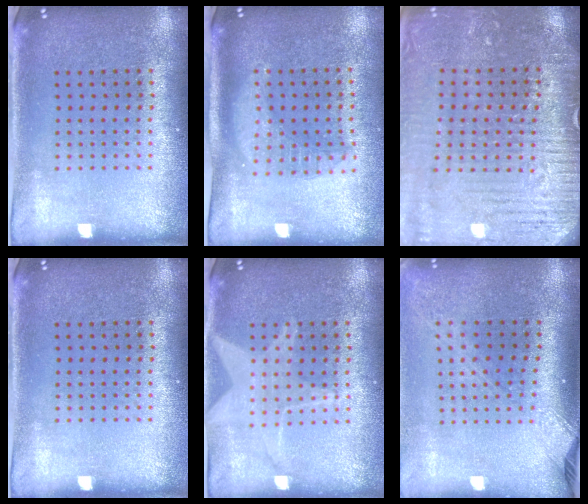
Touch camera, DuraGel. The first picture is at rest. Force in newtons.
{"total": 1.7, "press": 1.5, "slide": 0.9}
{"total": 3.3, "press": 3.3, "slide": 0.2}
{"total": 0.0}
{"total": 2.5, "press": 2.5, "slide": 0.3}
{"total": 2.2, "press": 1.6, "slide": 1.5}